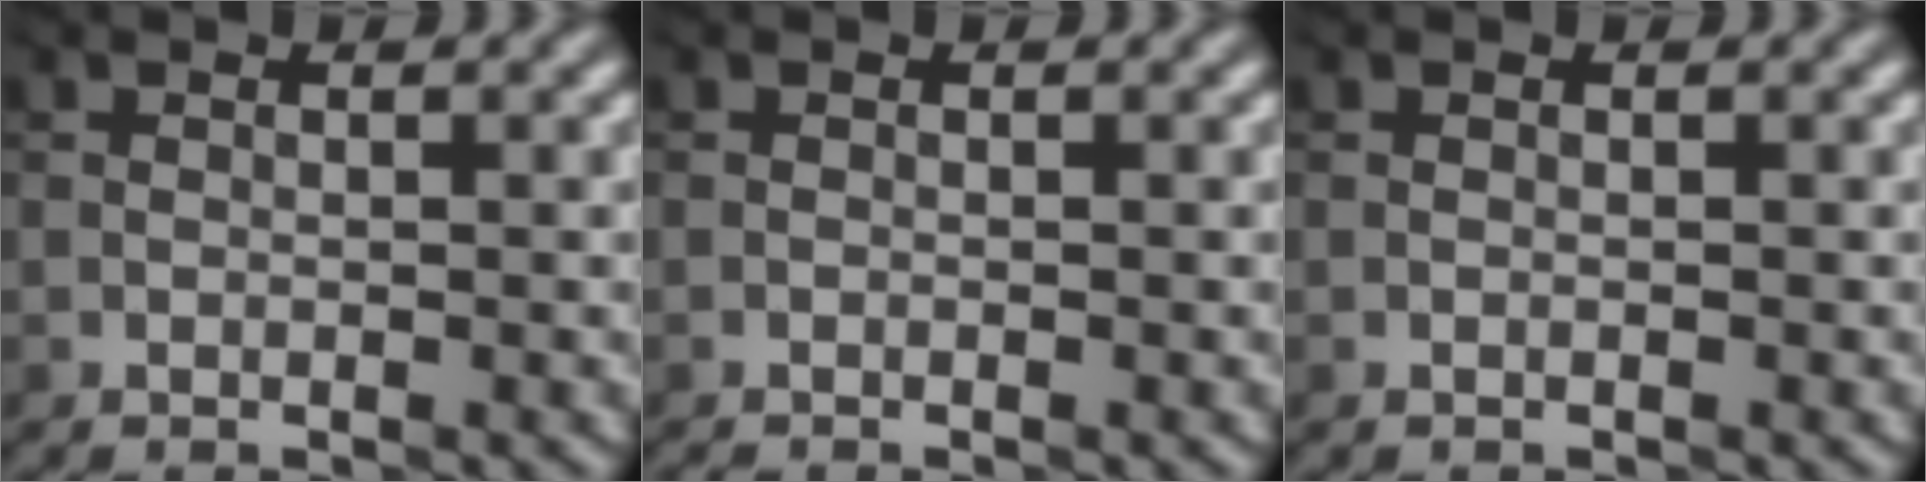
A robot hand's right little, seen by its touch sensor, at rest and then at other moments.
{"total": 0.7, "force": [-0.7, -0.1, 0.0], "torque": [-0.002, -0.006, -0.018]}
{"total": 0.0}